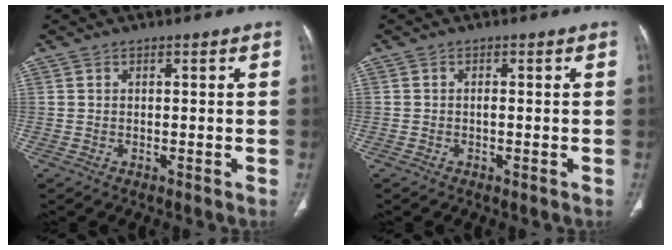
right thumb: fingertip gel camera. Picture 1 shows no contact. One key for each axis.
{"total": 1.1, "fx": -0.4, "fy": 0.2, "fz": 1.0, "tx": -0.020, "ty": 0.000, "tz": -0.009}